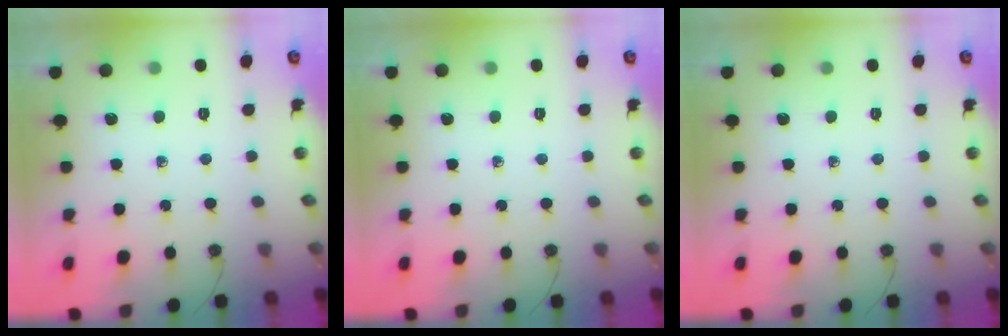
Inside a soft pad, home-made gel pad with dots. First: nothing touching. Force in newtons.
{"total": 0.0}
{"total": 0.0}